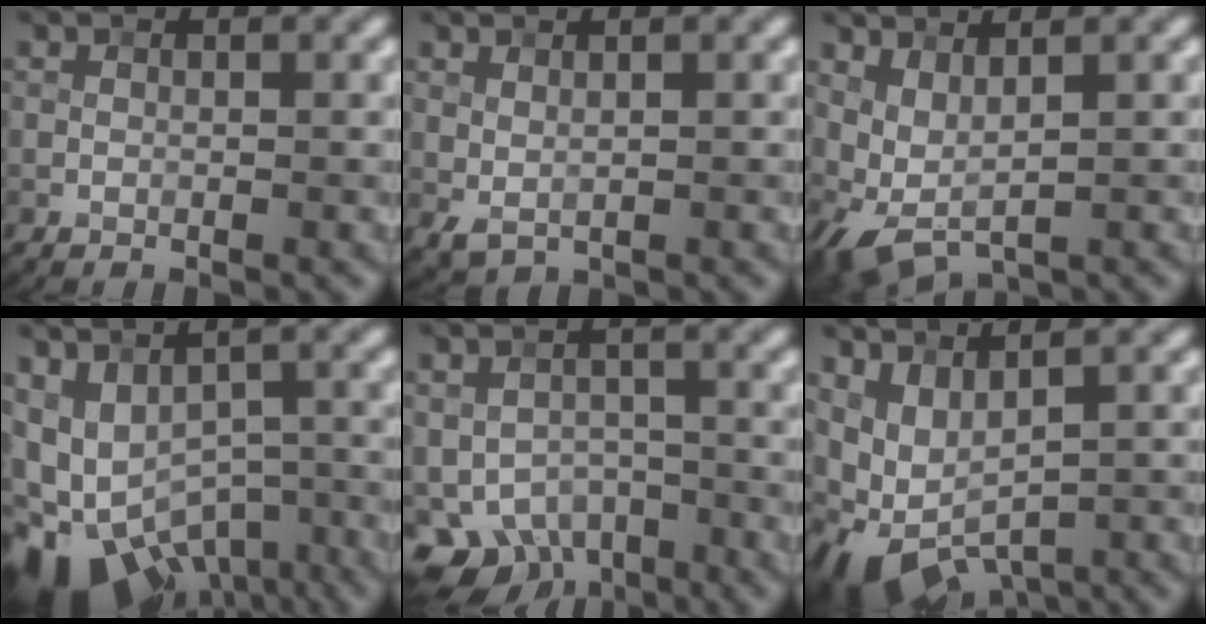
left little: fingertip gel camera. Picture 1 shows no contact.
{"total": 1.1, "force": [0.6, 0.6, 0.7], "torque": [-0.017, -0.004, 0.018]}
{"total": 3.3, "force": [1.1, 1.3, 2.8], "torque": [-0.071, -0.007, 0.027]}
{"total": 11.9, "force": [-5.8, 7.2, 7.6], "torque": [-0.117, -0.010, -0.064]}
{"total": 6.5, "force": [-4.2, 4.1, 3.0], "torque": [-0.037, -0.020, -0.067]}
{"total": 6.7, "force": [-1.3, 3.9, 5.3], "torque": [-0.114, -0.019, -0.010]}